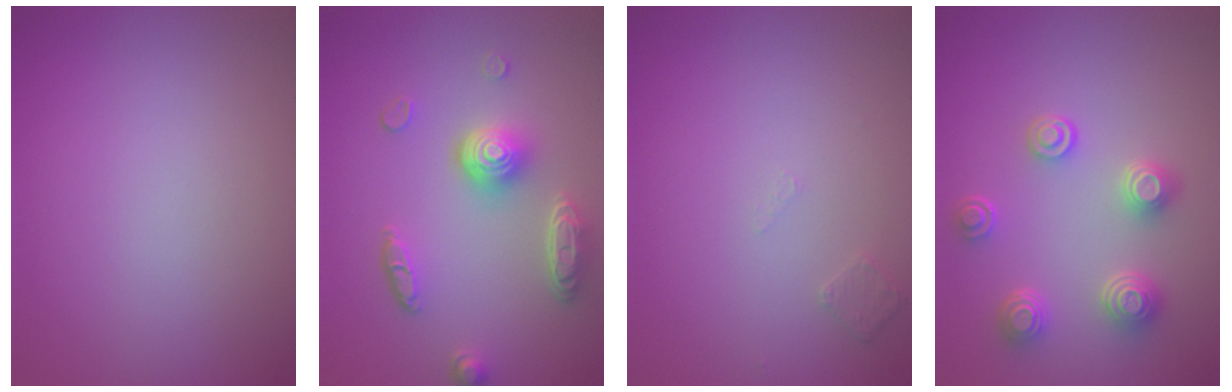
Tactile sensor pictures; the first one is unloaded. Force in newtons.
{"total": 5.2, "press": 3.8, "slide": 3.5}
{"total": 1.0, "press": 1.0, "slide": 0.1}
{"total": 3.8, "press": 3.3, "slide": 2.0}